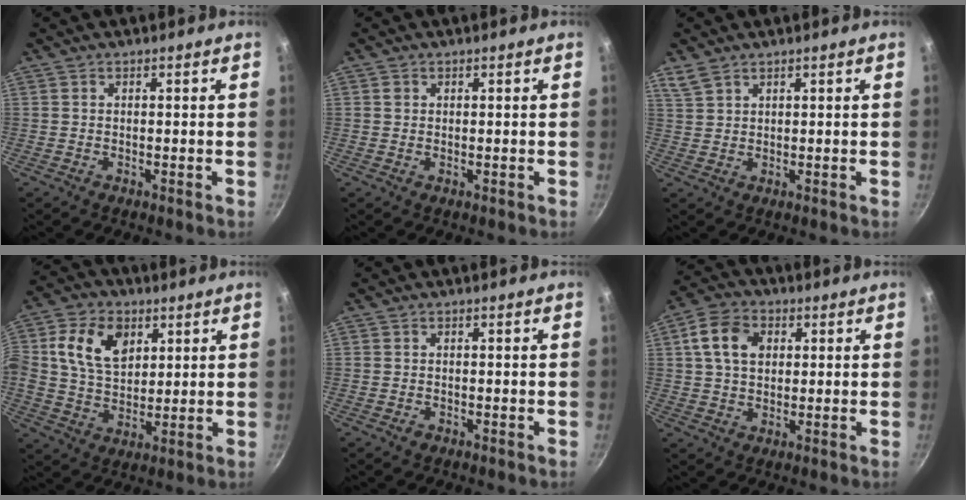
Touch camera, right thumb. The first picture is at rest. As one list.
[{"total": 1.0, "force": [0.3, 0.9, 0.3], "torque": [-0.002, -0.002, 0.002]}, {"total": 3.0, "force": [2.4, 1.4, 1.3], "torque": [-0.025, -0.002, 0.053]}, {"total": 12.5, "force": [4.0, 8.7, 8.0], "torque": [-0.126, -0.006, 0.066]}, {"total": 1.0, "force": [-0.5, 0.7, 0.4], "torque": [-0.005, 0.001, -0.007]}, {"total": 9.1, "force": [2.4, 6.6, 5.8], "torque": [-0.093, 0.008, 0.032]}]